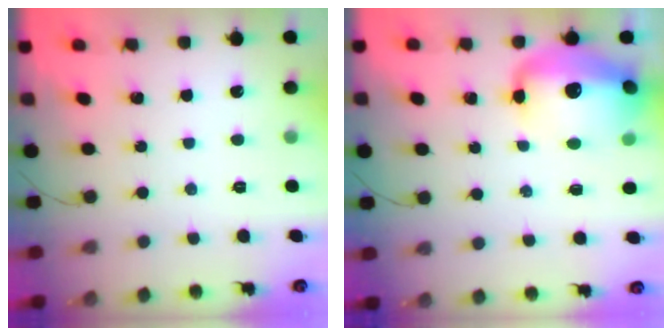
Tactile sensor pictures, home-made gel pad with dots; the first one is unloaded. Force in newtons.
{"total": 15.7, "press": 15.2, "slide": 4.0}